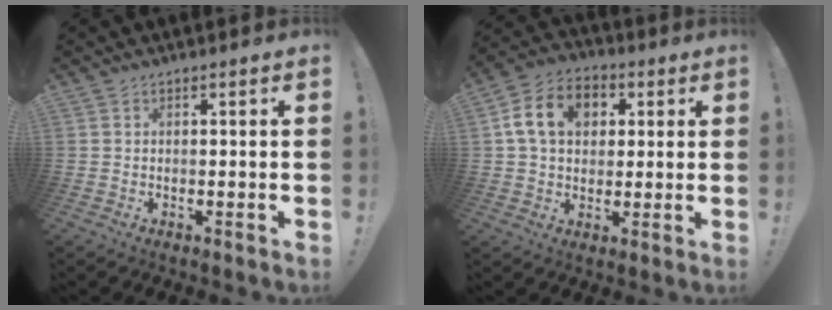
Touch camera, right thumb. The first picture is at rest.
{"total": 13.6, "force": [3.3, 10.6, 7.8], "torque": [-0.129, 0.006, 0.066]}